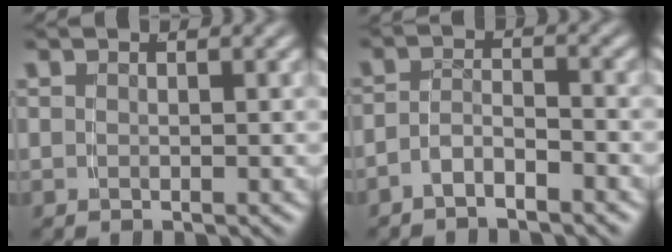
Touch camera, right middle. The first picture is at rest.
{"total": 2.7, "force": [-2.4, 0.8, 1.1], "torque": [-0.015, -0.006, -0.042]}